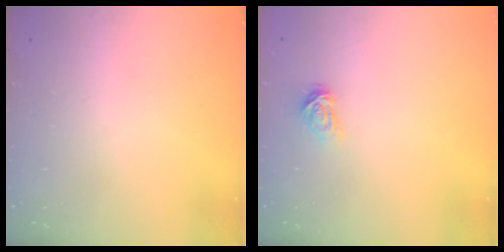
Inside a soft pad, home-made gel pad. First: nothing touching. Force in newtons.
{"total": 3.8, "press": 3.8, "slide": 0.4}